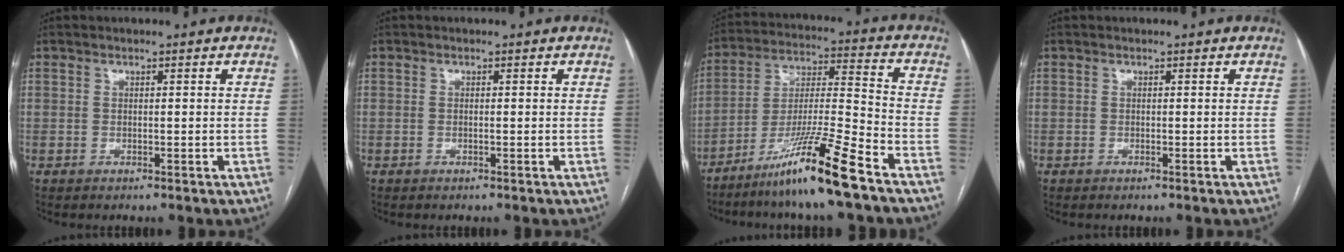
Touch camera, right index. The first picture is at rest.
{"total": 0.0}
{"total": 14.7, "force": [-10.2, -1.3, 10.6], "torque": [-0.198, -0.022, -0.183]}
{"total": 0.0}